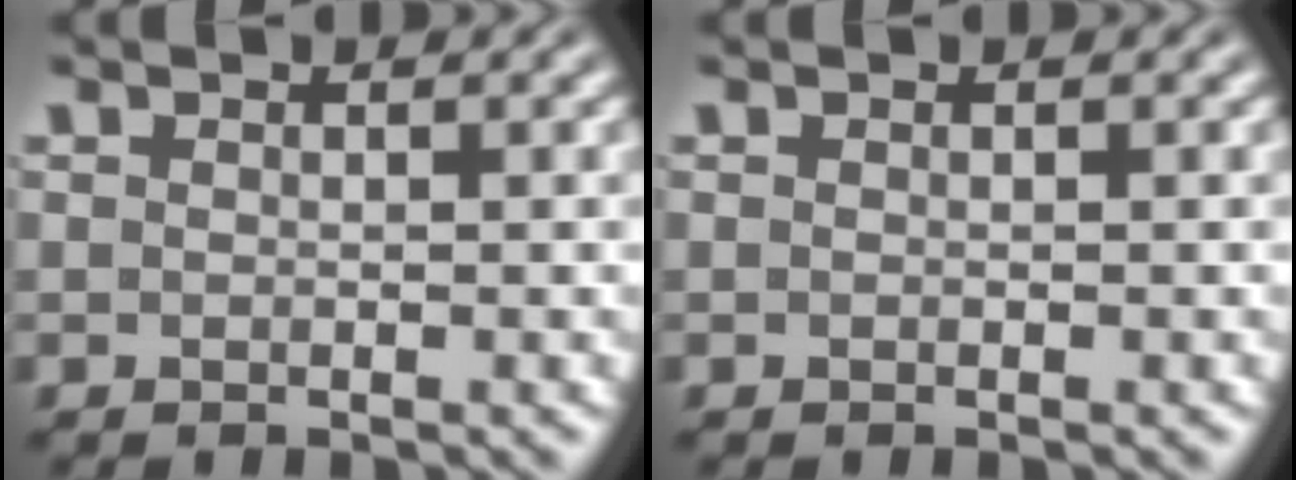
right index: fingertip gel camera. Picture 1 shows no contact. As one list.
[{"total": 0.0}]